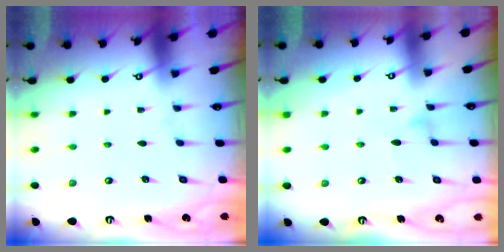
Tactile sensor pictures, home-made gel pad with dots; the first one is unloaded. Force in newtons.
{"total": 4.5, "press": 4.5, "slide": 0.3}